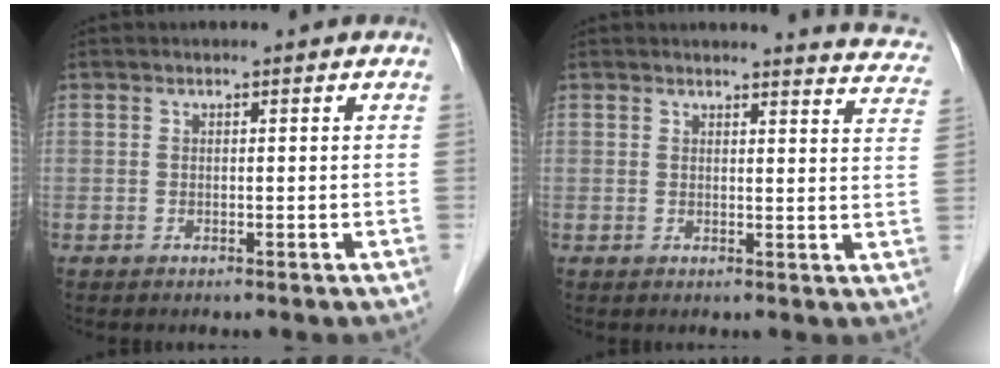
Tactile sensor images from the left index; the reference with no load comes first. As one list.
[{"total": 8.5, "force": [8.4, 0.3, 0.9], "torque": [0.005, -0.055, 0.063]}]